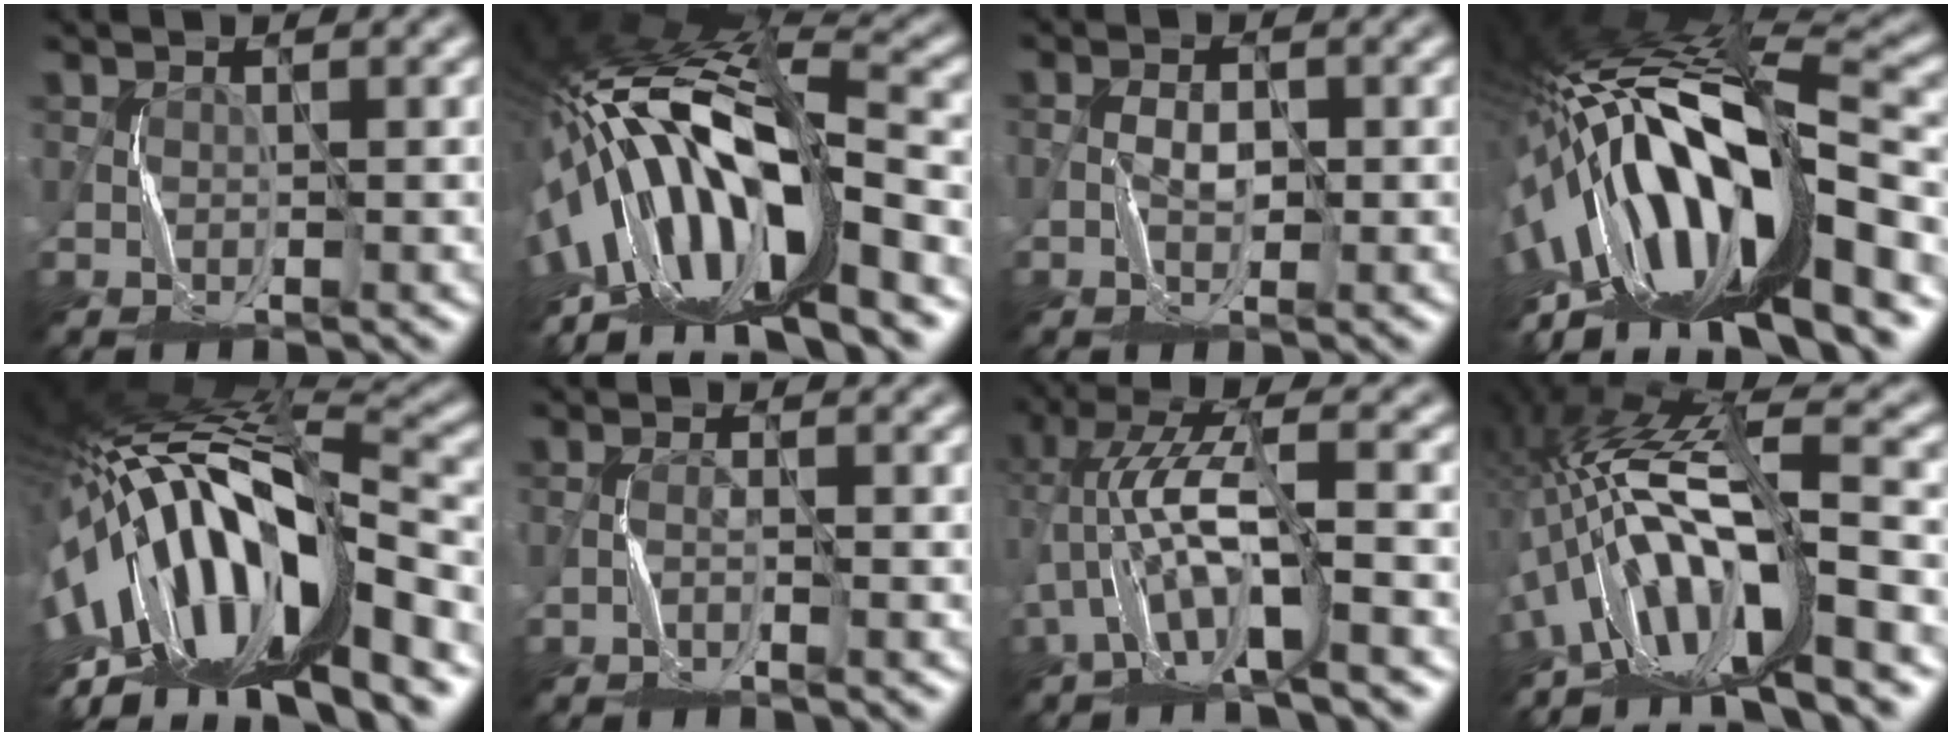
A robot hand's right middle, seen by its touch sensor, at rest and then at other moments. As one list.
[{"total": 15.2, "force": [-5.0, 5.9, 13.1], "torque": [-0.221, 0.025, -0.088]}, {"total": 1.9, "force": [-0.4, 0.9, 1.6], "torque": [-0.032, 0.005, -0.012]}, {"total": 16.8, "force": [-4.4, 5.7, 15.2], "torque": [-0.265, 0.038, -0.082]}, {"total": 18.0, "force": [-3.9, 7.3, 16.0], "torque": [-0.295, 0.011, -0.065]}, {"total": 1.1, "force": [-0.7, 0.1, 0.9], "torque": [-0.018, 0.005, -0.018]}, {"total": 8.6, "force": [-1.6, 2.9, 8.0], "torque": [-0.164, 0.024, -0.043]}, {"total": 13.6, "force": [-5.8, 3.7, 11.8], "torque": [-0.213, 0.022, -0.101]}]